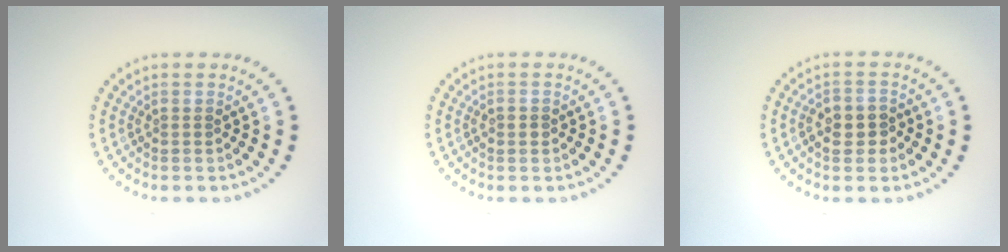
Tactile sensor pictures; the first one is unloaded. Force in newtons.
{"total": 1.1, "press": 1.1, "slide": 0.1}
{"total": 2.3, "press": 2.2, "slide": 0.6}